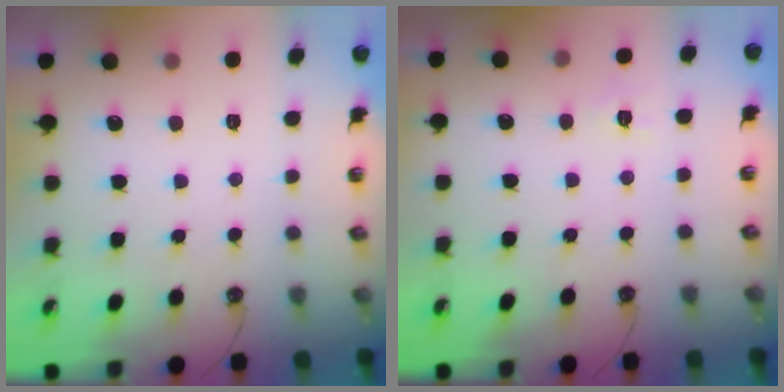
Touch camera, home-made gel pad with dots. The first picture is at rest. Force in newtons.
{"total": 6.0, "press": 6.0, "slide": 0.7}